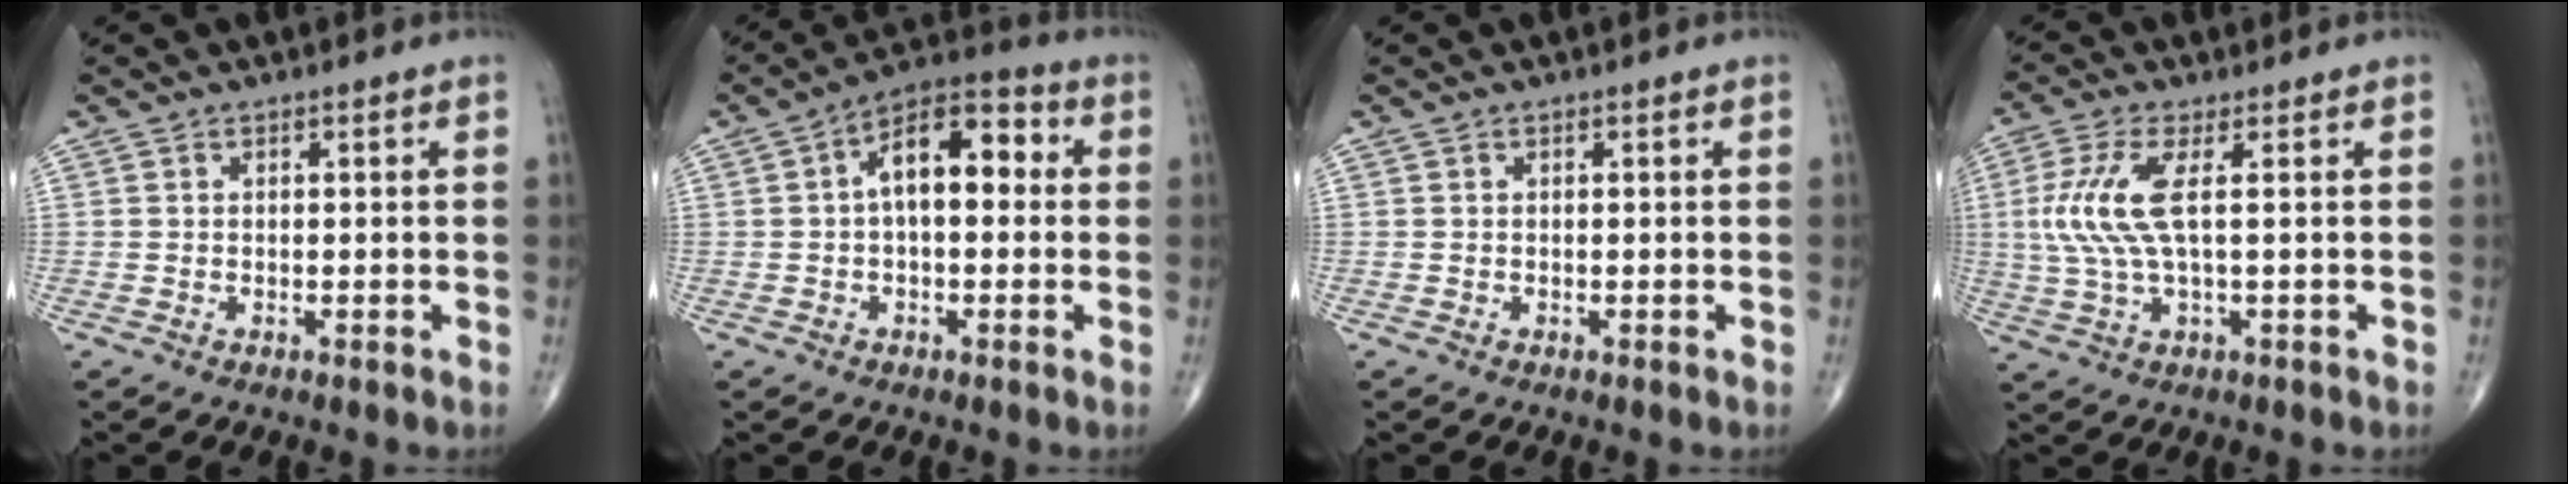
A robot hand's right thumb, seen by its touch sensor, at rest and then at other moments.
{"total": 11.4, "force": [1.2, 6.1, 9.6], "torque": [-0.131, 0.037, 0.007]}
{"total": 0.0}
{"total": 9.0, "force": [1.3, 2.5, 8.5], "torque": [-0.226, 0.003, 0.026]}